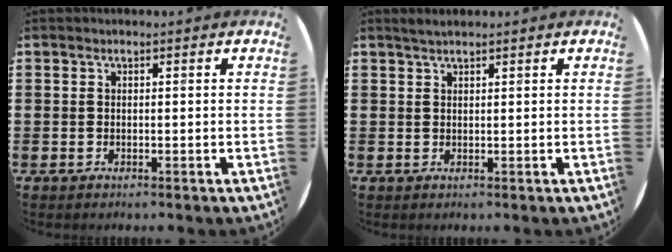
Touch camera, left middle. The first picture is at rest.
{"total": 1.2, "force": [1.1, 0.0, 0.5], "torque": [-0.010, 0.001, 0.020]}